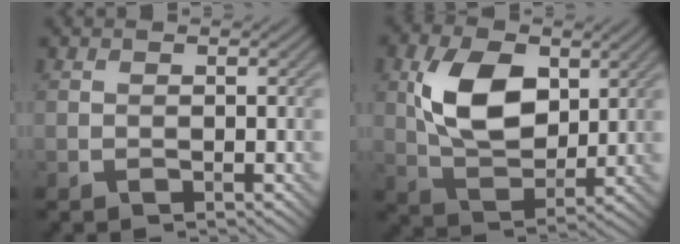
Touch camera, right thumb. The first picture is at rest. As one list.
[{"total": 10.4, "force": [2.8, 6.4, 7.7], "torque": [-0.161, 0.006, 0.054]}]